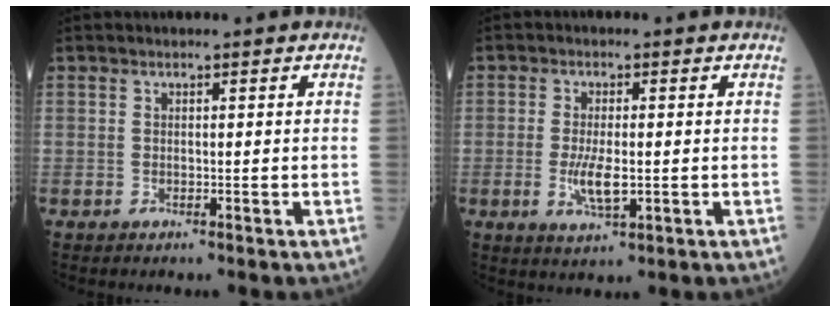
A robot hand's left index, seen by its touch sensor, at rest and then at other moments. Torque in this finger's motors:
{"motor_torque": [0.24, 0.08, 0.13, 0.06]}